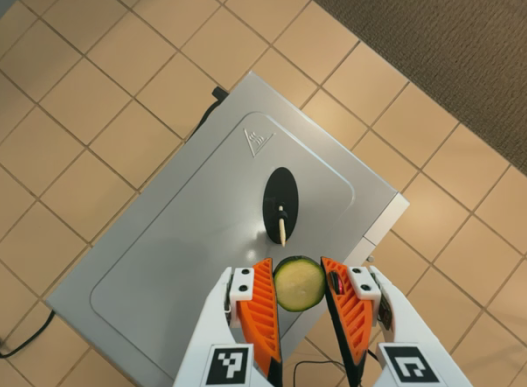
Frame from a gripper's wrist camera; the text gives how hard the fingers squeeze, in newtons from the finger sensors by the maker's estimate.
{"total": 8.7, "left": 8.8, "right": 8.7}